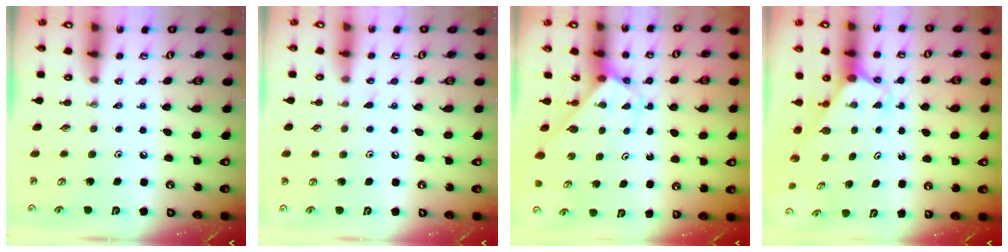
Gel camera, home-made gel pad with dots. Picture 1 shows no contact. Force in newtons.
{"total": 4.2, "press": 4.1, "slide": 0.7}
{"total": 2.7, "press": 2.7, "slide": 0.1}
{"total": 2.3, "press": 2.3, "slide": 0.2}